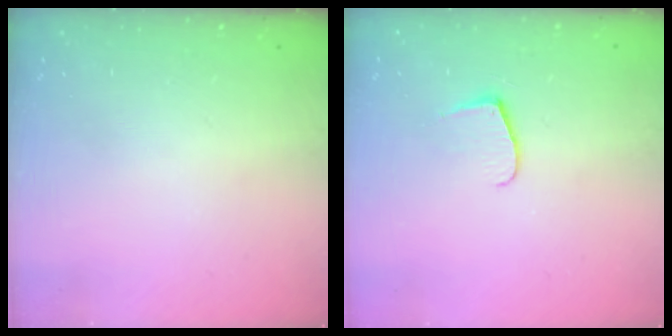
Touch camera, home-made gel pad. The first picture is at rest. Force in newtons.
{"total": 6.9, "press": 6.9, "slide": 0.7}